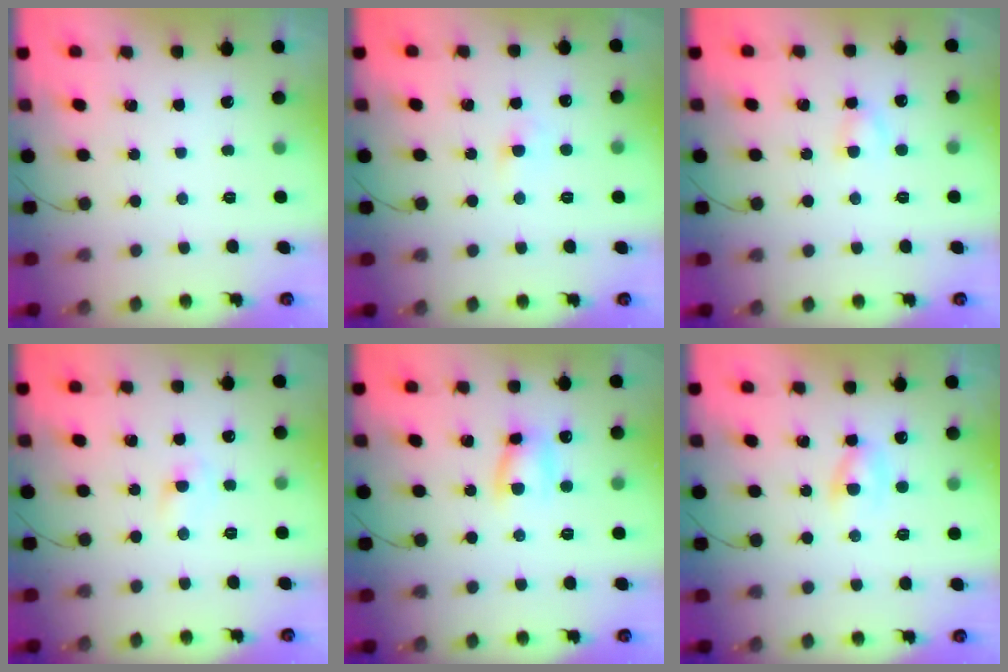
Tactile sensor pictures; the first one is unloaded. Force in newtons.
{"total": 2.4, "press": 2.2, "slide": 0.9}
{"total": 3.0, "press": 2.9, "slide": 1.0}
{"total": 4.5, "press": 4.4, "slide": 1.3}
{"total": 7.1, "press": 7.1, "slide": 0.7}
{"total": 2.5, "press": 2.2, "slide": 1.1}